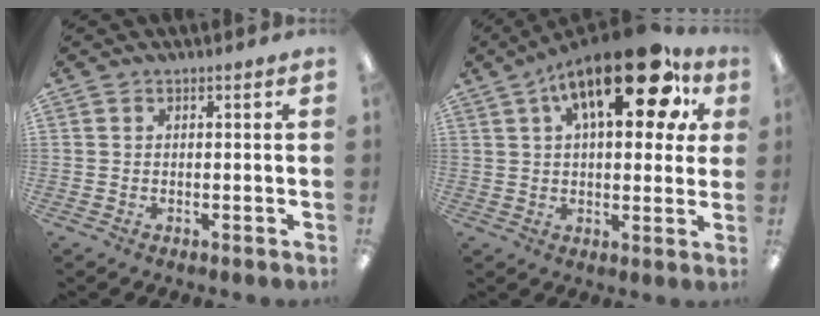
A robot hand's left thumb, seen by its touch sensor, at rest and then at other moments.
{"total": 20.9, "force": [9.3, 8.5, 16.6], "torque": [-0.233, -0.028, 0.141]}